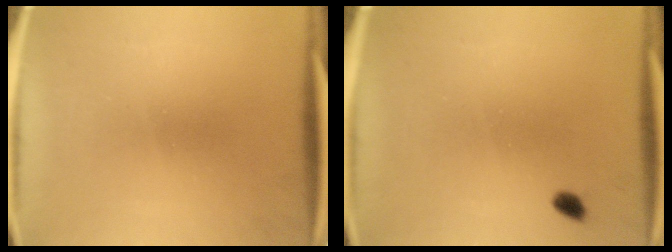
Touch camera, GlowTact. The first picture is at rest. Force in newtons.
{"total": 1.3}